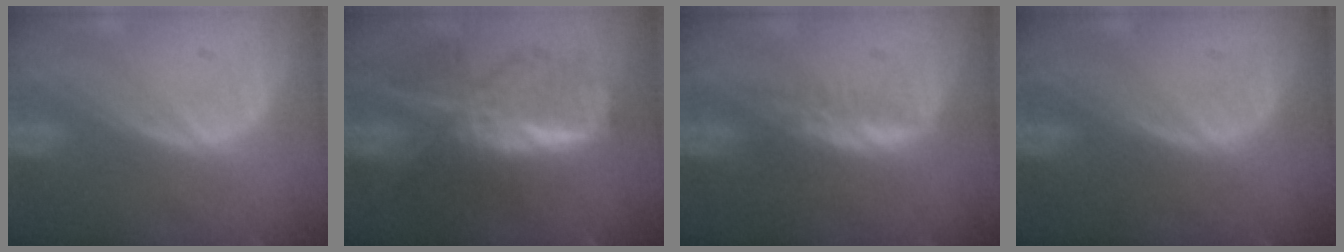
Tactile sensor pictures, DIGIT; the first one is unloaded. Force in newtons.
{"total": 9.4, "press": 9.4, "slide": 0.5}
{"total": 2.0, "press": 1.8, "slide": 0.6}
{"total": 0.0}